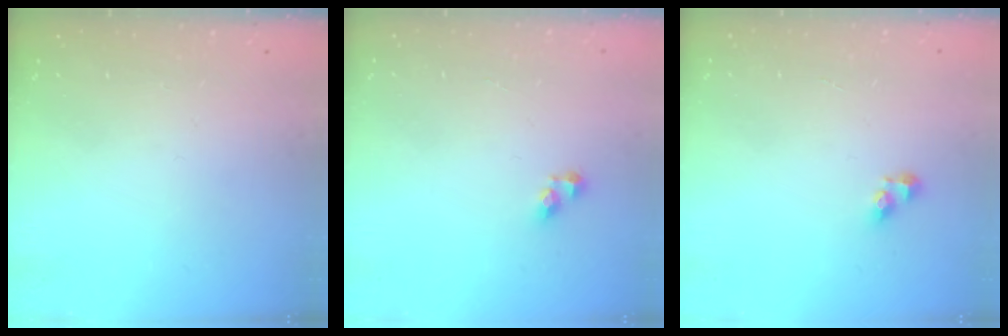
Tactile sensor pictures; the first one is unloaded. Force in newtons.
{"total": 4.8, "press": 4.7, "slide": 0.3}
{"total": 3.4, "press": 3.4, "slide": 0.4}